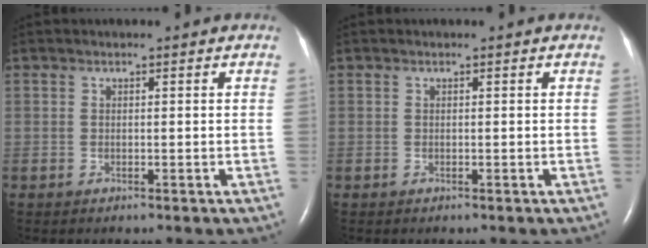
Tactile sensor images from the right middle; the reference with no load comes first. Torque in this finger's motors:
{"motor_torque": [0.01, 0.00, 0.00, 0.00]}